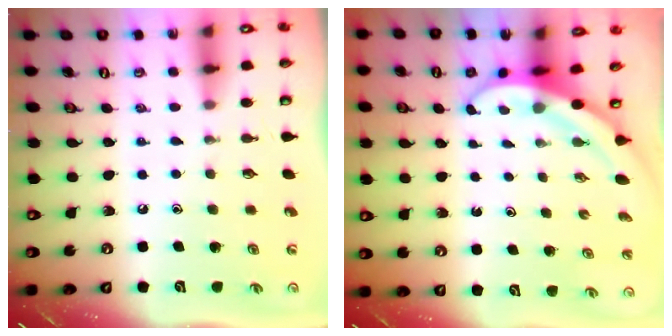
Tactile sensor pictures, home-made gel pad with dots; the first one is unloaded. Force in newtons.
{"total": 3.7, "press": 3.7, "slide": 0.2}